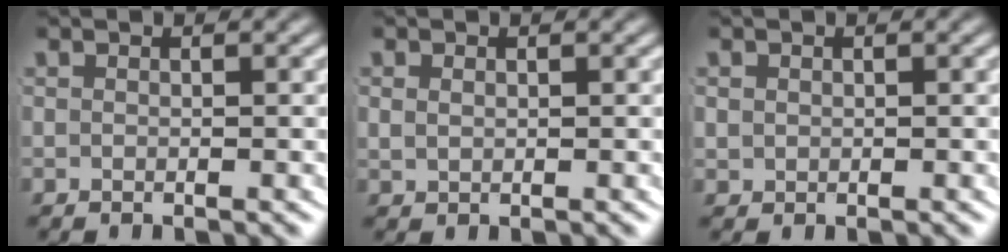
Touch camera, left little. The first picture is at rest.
{"total": 0.8, "force": [0.4, 0.6, 0.4], "torque": [-0.010, -0.003, 0.015]}
{"total": 1.1, "force": [0.4, 1.0, 0.4], "torque": [-0.016, -0.003, 0.013]}